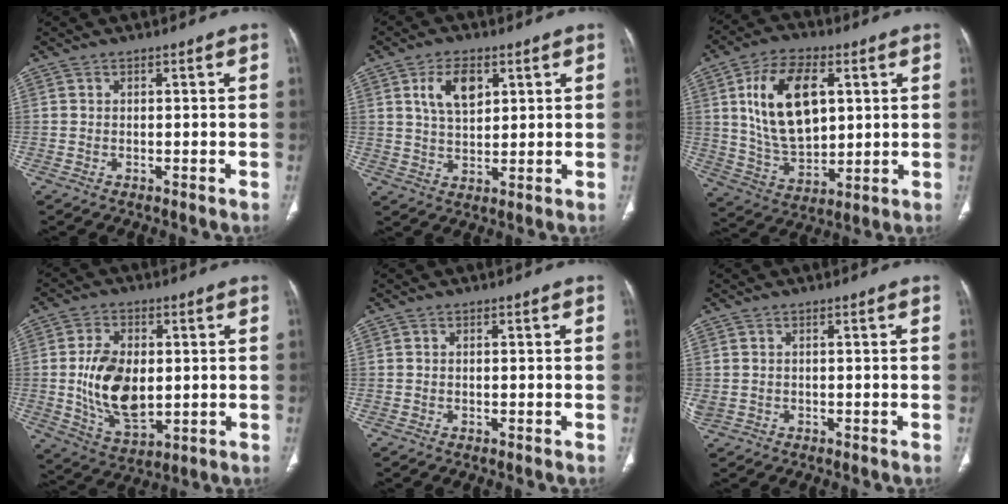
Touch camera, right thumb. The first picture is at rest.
{"total": 7.6, "force": [3.0, 4.3, 5.5], "torque": [-0.086, -0.012, 0.060]}
{"total": 17.5, "force": [4.6, 10.0, 13.7], "torque": [-0.223, -0.013, 0.092]}
{"total": 13.4, "force": [0.2, 8.0, 10.8], "torque": [-0.183, -0.013, 0.016]}
{"total": 0.0}
{"total": 1.5, "force": [0.1, 1.1, 1.1], "torque": [-0.043, 0.003, 0.007]}